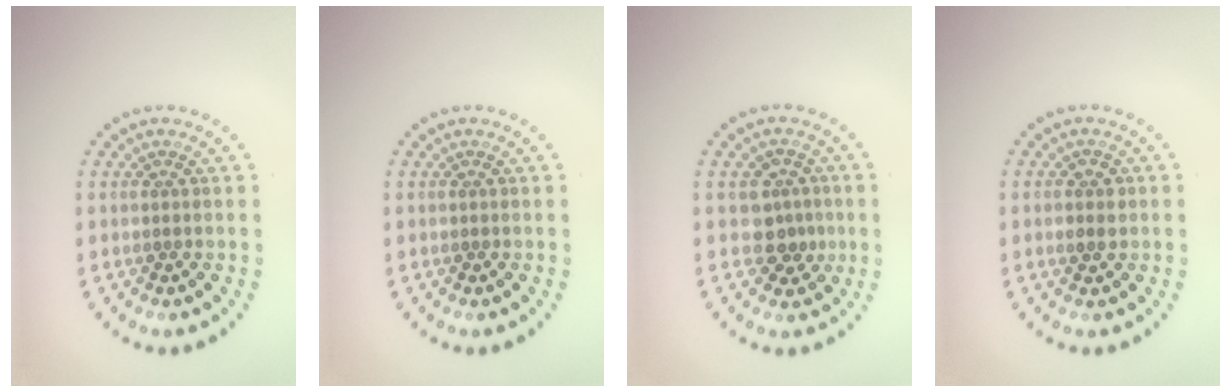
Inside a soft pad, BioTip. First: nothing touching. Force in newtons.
{"total": 0.0}
{"total": 2.7, "press": 2.4, "slide": 1.1}
{"total": 1.5, "press": 1.4, "slide": 0.4}